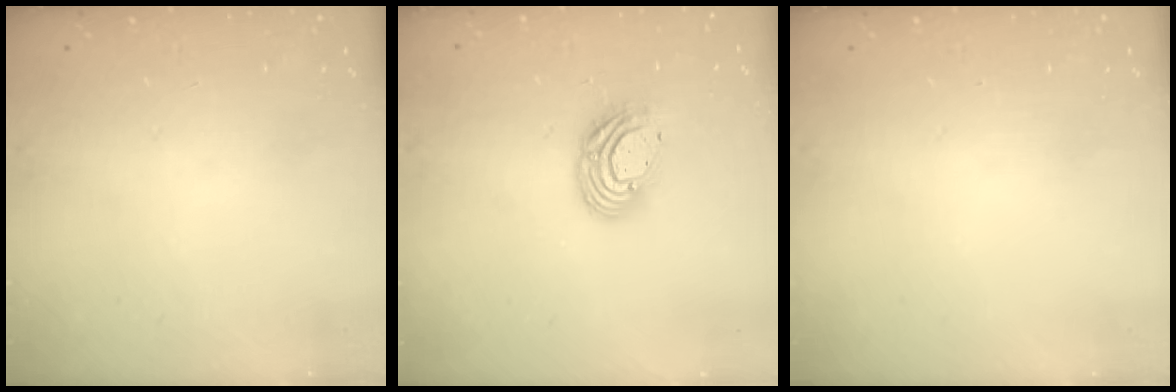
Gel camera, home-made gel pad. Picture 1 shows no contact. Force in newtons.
{"total": 9.9, "press": 9.9, "slide": 0.8}
{"total": 0.0}